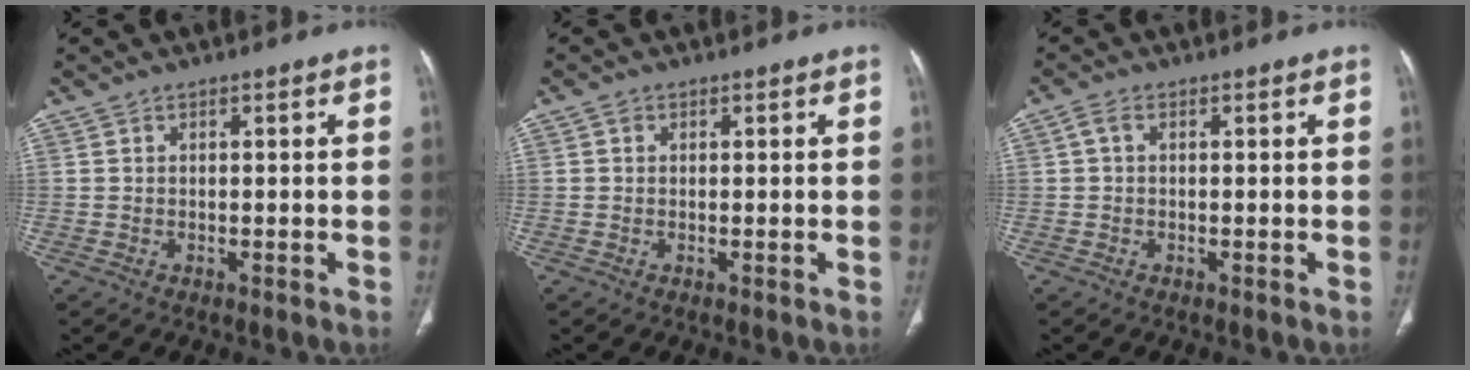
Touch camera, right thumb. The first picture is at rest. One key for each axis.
{"total": 0.8, "fx": 0.2, "fy": 0.7, "fz": 0.3, "tx": -0.002, "ty": 0.001, "tz": 0.002}
{"total": 1.6, "fx": 0.2, "fy": 1.0, "fz": 1.3, "tx": -0.026, "ty": 0.006, "tz": 0.002}